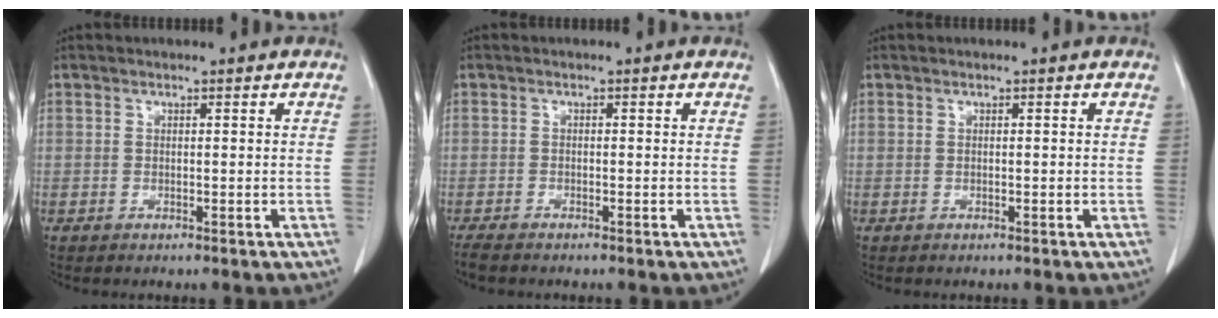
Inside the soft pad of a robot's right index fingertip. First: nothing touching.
{"total": 3.2, "force": [-2.4, 1.2, 1.7], "torque": [-0.038, -0.007, -0.039]}
{"total": 0.0}